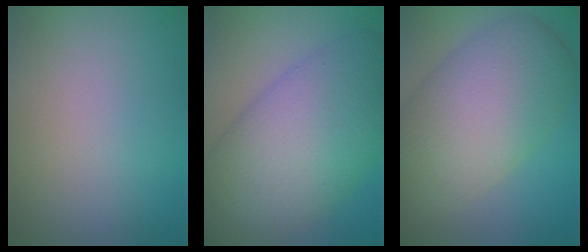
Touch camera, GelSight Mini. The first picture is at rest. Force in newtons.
{"total": 11.1, "press": 11.1, "slide": 0.3}
{"total": 9.7, "press": 9.7, "slide": 0.6}